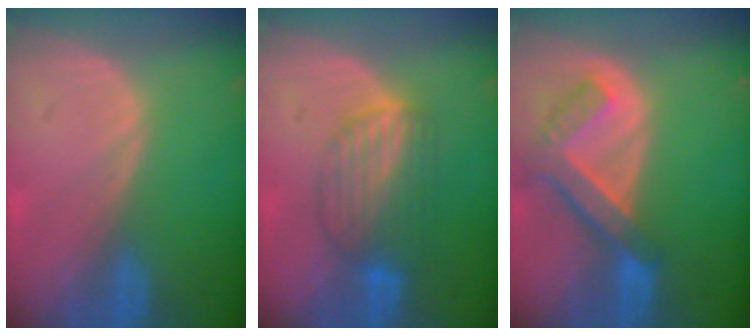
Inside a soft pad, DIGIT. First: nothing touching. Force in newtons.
{"total": 6.4, "press": 6.3, "slide": 0.7}
{"total": 7.7, "press": 6.6, "slide": 3.9}